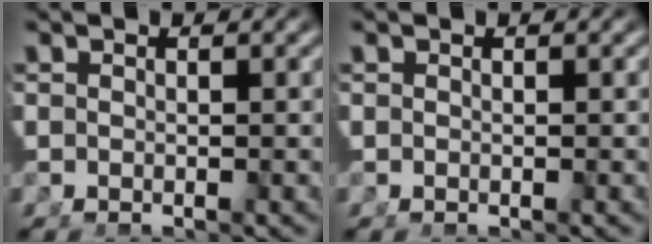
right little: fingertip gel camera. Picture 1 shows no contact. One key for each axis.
{"total": 0.0}